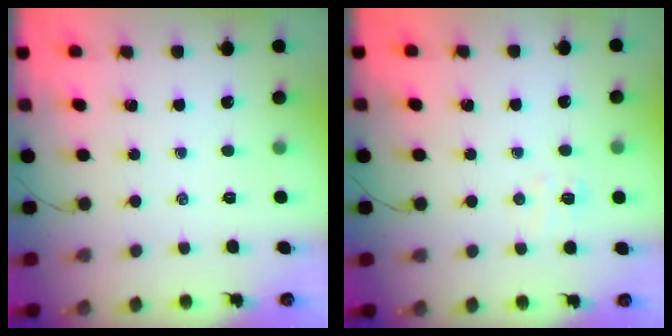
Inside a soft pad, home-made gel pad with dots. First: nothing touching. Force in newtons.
{"total": 5.0, "press": 4.9, "slide": 1.1}